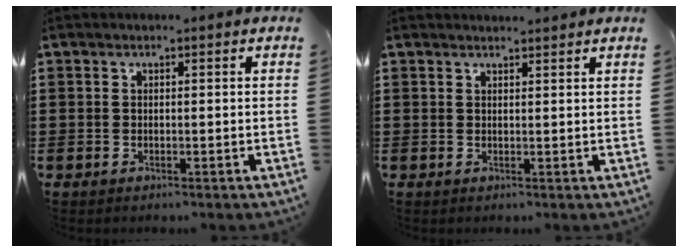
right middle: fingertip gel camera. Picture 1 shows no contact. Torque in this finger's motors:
{"motor_torque": [-0.16, -0.04, -0.11, -0.03]}